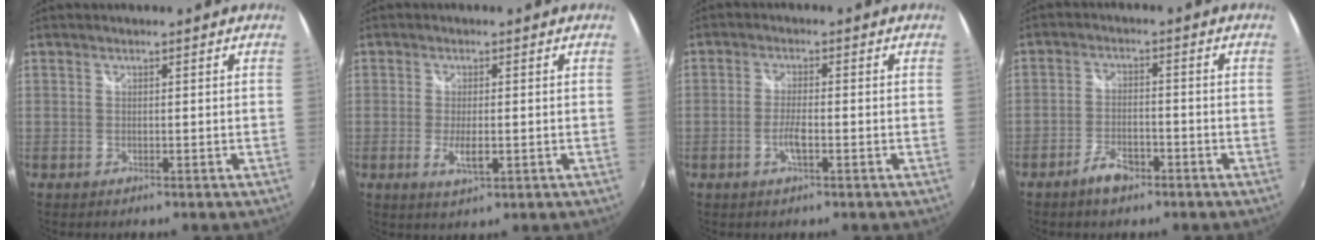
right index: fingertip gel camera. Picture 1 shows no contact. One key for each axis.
{"total": 3.9, "fx": -1.0, "fy": 1.3, "fz": 3.5, "tx": -0.069, "ty": -0.012, "tz": -0.015}
{"total": 3.3, "fx": -1.4, "fy": 0.7, "fz": 3.0, "tx": -0.064, "ty": -0.003, "tz": -0.026}
{"total": 5.2, "fx": -3.6, "fy": 2.3, "fz": 2.9, "tx": -0.070, "ty": -0.002, "tz": -0.062}